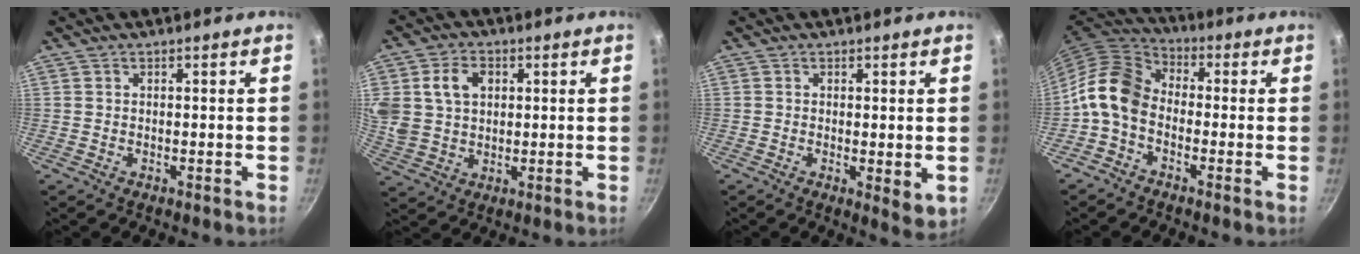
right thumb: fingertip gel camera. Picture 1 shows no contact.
{"total": 11.6, "force": [3.2, 8.9, 6.8], "torque": [-0.127, 0.004, 0.062]}
{"total": 4.0, "force": [0.0, 1.6, 3.6], "torque": [-0.053, -0.014, 0.002]}
{"total": 9.9, "force": [-2.5, 7.0, 6.6], "torque": [-0.112, 0.039, -0.072]}